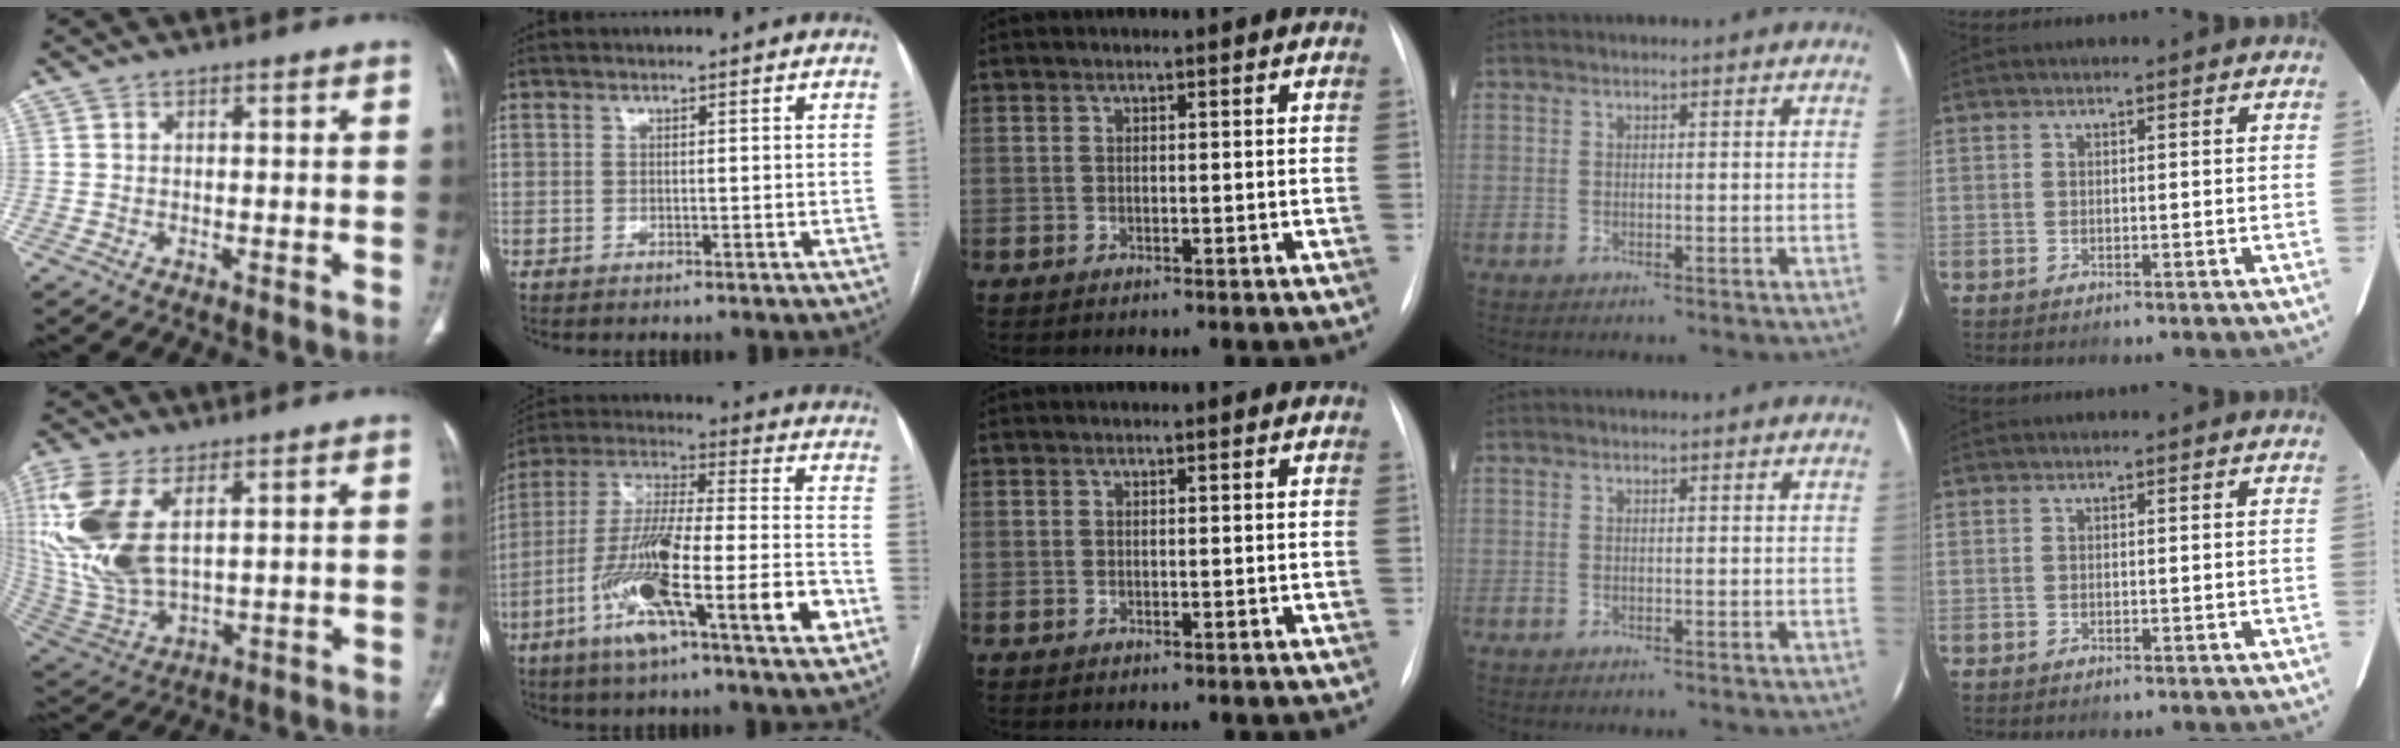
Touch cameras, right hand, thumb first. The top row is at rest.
{"thumb": {"total": 17.6, "force": [5.2, 8.8, 14.4], "torque": [-0.335, -0.017, 0.113]}, "index": {"total": 20.1, "force": [-8.3, 1.8, 18.3], "torque": [-0.318, -0.008, -0.143]}}